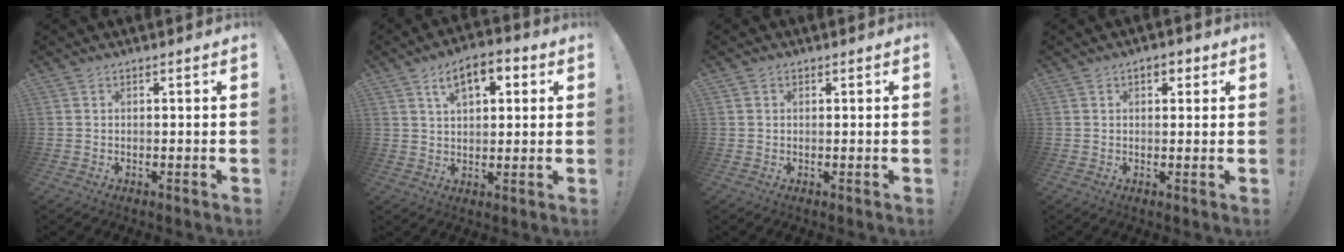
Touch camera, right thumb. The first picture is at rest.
{"total": 9.5, "force": [4.1, 5.2, 6.9], "torque": [-0.106, 0.001, 0.072]}
{"total": 0.8, "force": [0.3, 0.7, 0.1], "torque": [0.001, 0.001, 0.006]}
{"total": 3.0, "force": [1.1, 1.9, 2.0], "torque": [-0.025, 0.002, 0.016]}